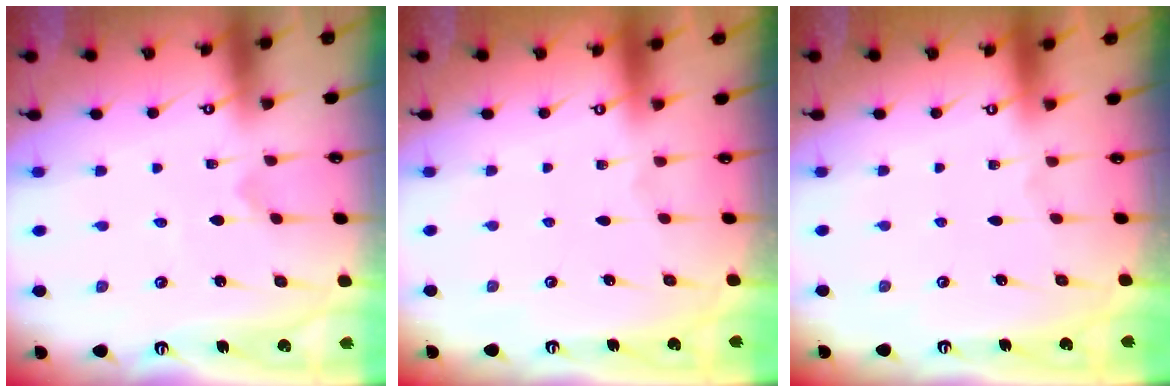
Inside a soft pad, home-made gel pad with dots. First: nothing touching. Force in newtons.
{"total": 0.0}
{"total": 0.0}